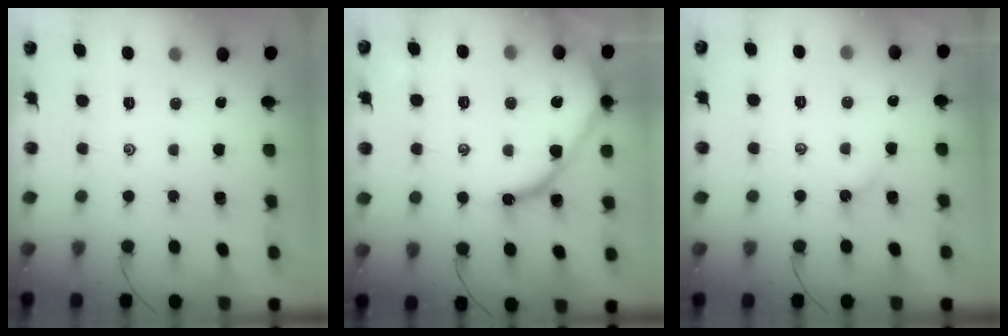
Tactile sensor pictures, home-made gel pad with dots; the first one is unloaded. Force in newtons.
{"total": 11.8, "press": 11.7, "slide": 1.3}
{"total": 2.1, "press": 2.1, "slide": 0.2}